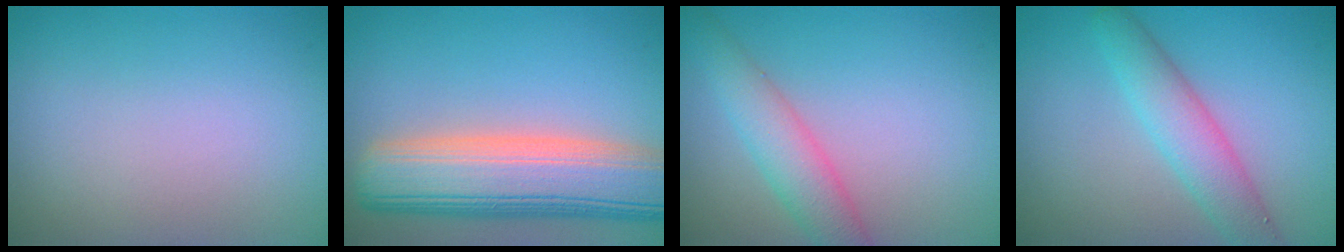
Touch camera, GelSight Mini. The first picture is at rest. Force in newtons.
{"total": 11.1, "press": 11.0, "slide": 1.1}
{"total": 3.7, "press": 3.7, "slide": 0.2}
{"total": 4.1, "press": 4.0, "slide": 0.4}